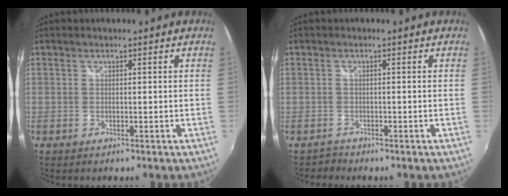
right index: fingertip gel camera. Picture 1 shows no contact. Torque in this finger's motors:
{"motor_torque": [-1.58, 0.34, -1.05, -0.21]}